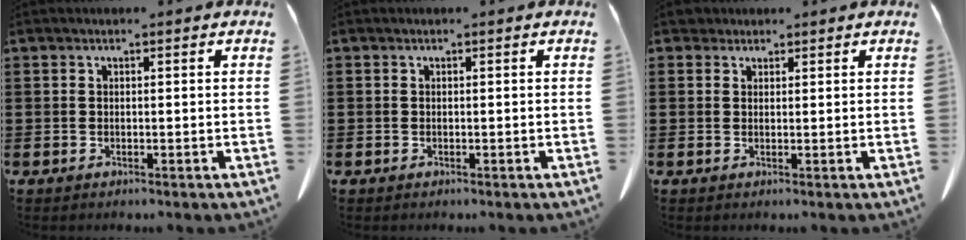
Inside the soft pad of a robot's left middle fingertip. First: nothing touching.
{"total": 0.0}
{"total": 1.7, "force": [1.4, 0.9, 0.2], "torque": [-0.009, 0.006, 0.029]}